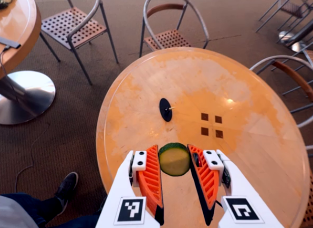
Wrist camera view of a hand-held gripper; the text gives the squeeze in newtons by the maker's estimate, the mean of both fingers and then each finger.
{"total": 8.0, "left": 8.0, "right": 8.0}